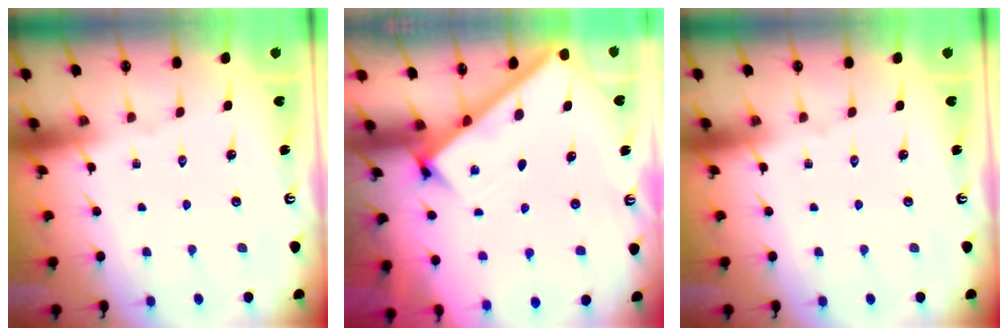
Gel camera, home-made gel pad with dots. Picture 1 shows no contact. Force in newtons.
{"total": 2.7, "press": 2.7, "slide": 0.4}
{"total": 0.0}